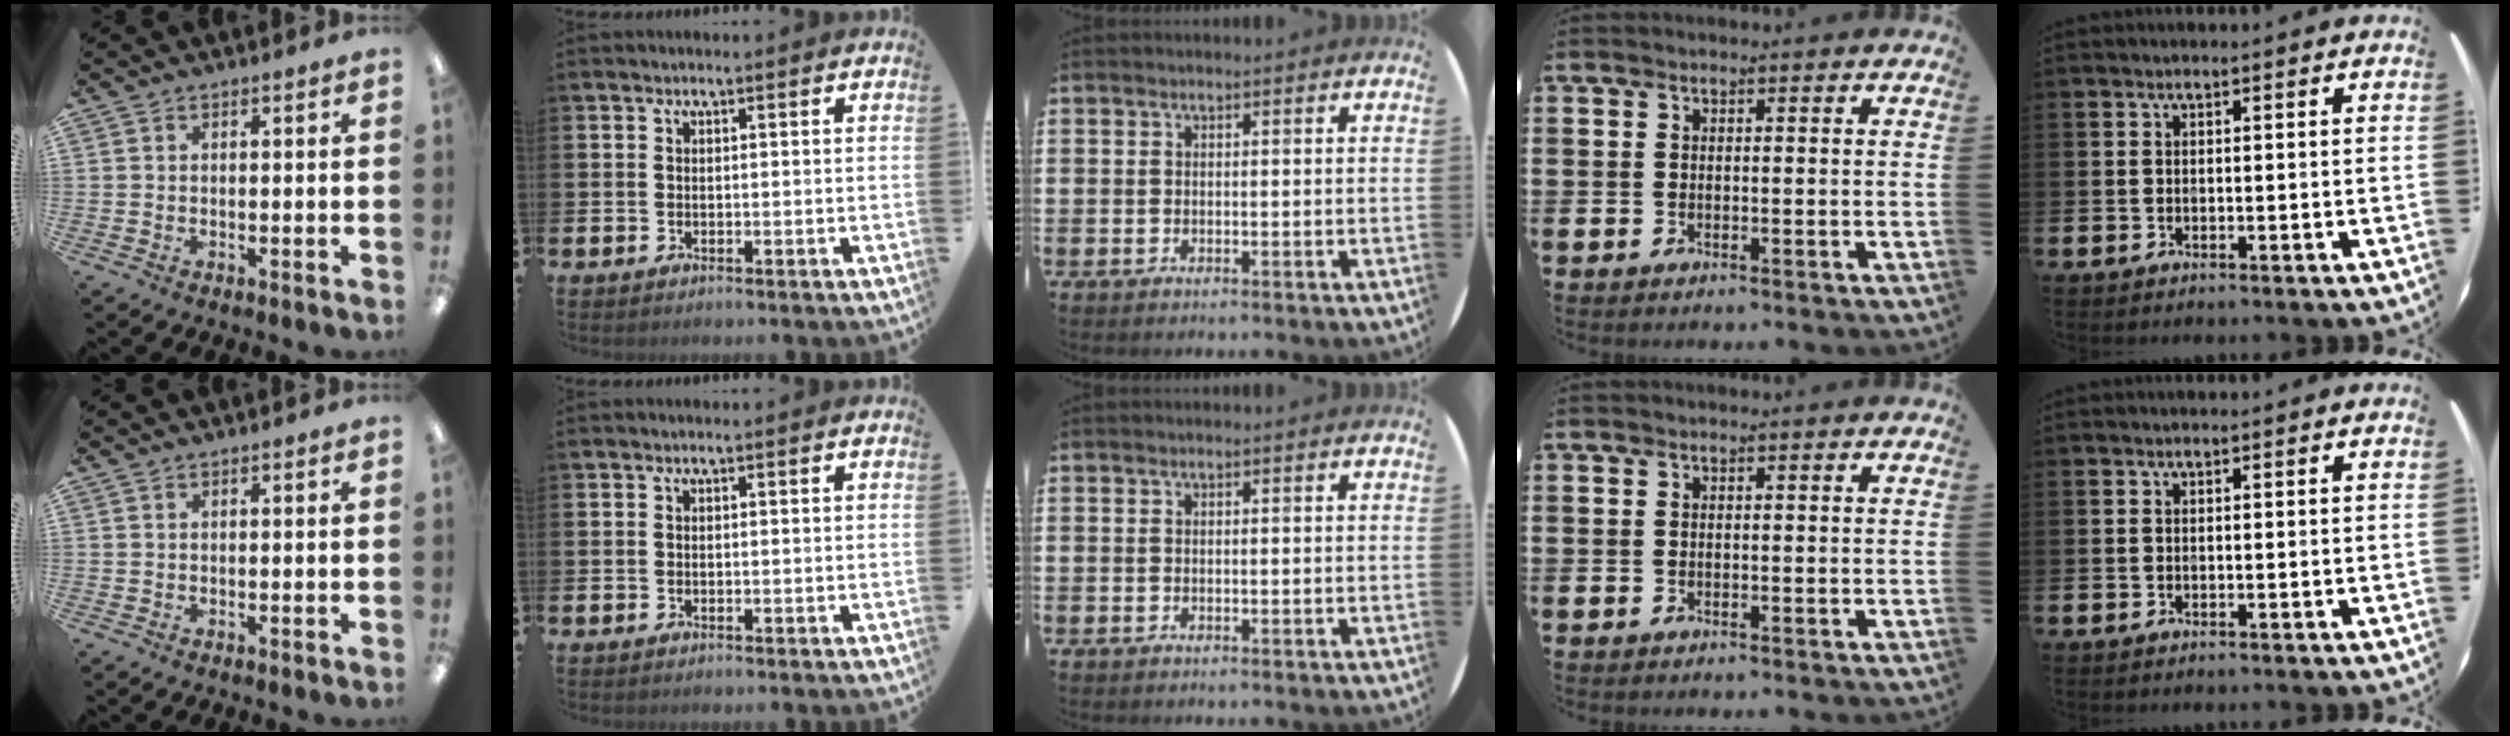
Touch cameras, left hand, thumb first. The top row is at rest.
{}